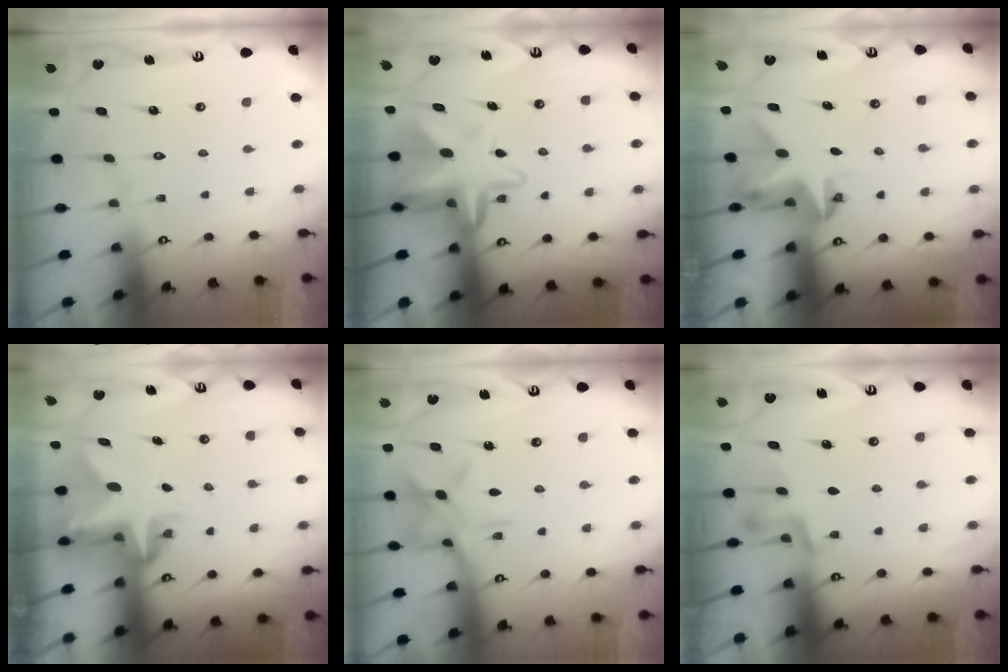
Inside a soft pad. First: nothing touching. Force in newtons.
{"total": 10.4, "press": 10.0, "slide": 2.9}
{"total": 3.9, "press": 3.9, "slide": 0.2}
{"total": 5.9, "press": 5.8, "slide": 0.6}
{"total": 10.1, "press": 10.0, "slide": 0.6}
{"total": 3.2, "press": 3.2, "slide": 0.6}